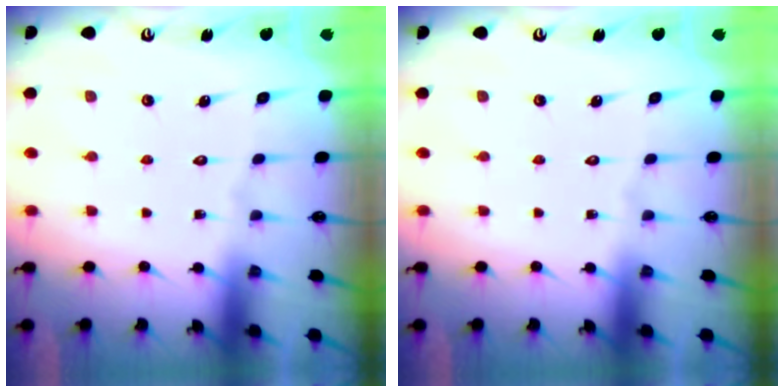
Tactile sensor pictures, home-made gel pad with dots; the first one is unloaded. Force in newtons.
{"total": 0.0}